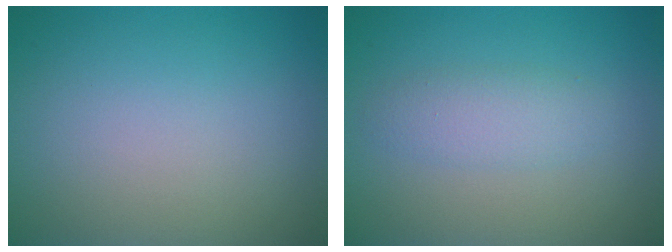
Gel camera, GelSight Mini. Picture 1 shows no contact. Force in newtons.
{"total": 2.3, "press": 2.3, "slide": 0.1}